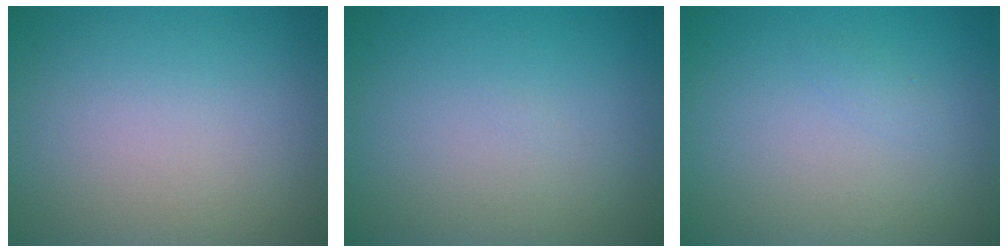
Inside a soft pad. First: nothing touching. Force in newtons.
{"total": 0.0}
{"total": 0.5, "press": 0.5, "slide": 0.0}